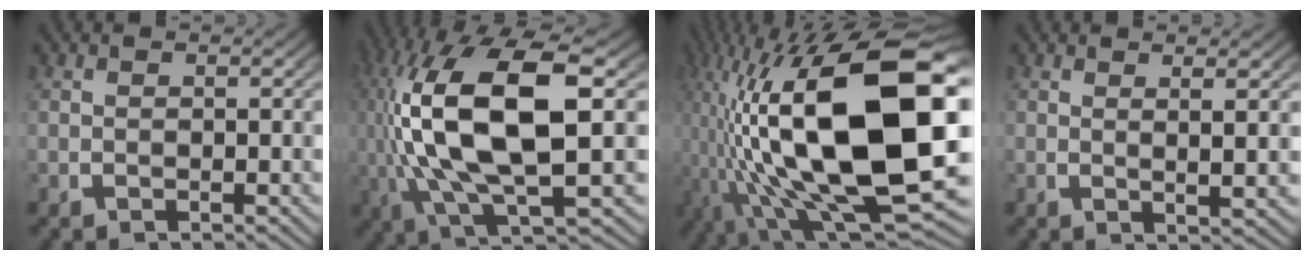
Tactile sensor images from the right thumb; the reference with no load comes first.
{"total": 16.3, "force": [0.4, 7.7, 14.3], "torque": [-0.304, -0.031, 0.022]}
{"total": 26.0, "force": [-1.1, 12.5, 22.8], "torque": [-0.428, -0.076, 0.027]}
{"total": 2.0, "force": [1.1, -0.2, 1.6], "torque": [-0.030, -0.005, 0.022]}